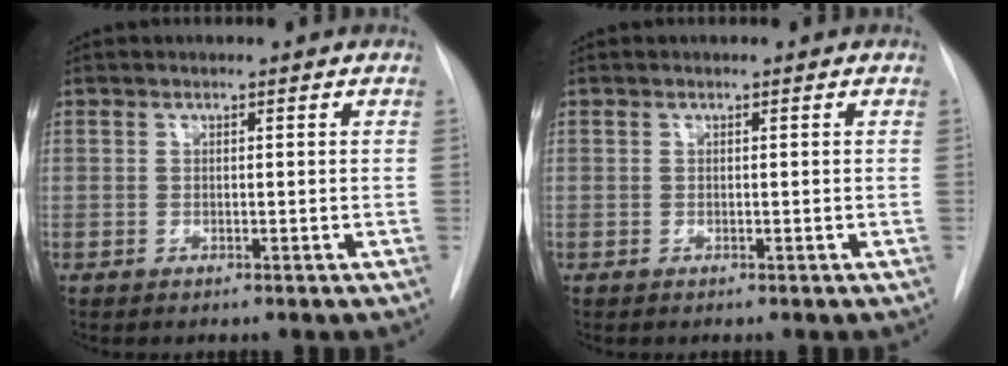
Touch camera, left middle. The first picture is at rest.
{"total": 0.0}